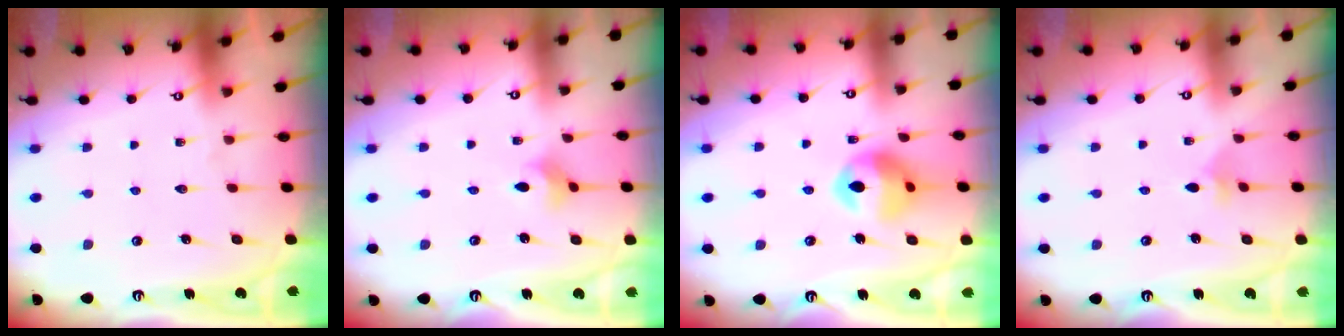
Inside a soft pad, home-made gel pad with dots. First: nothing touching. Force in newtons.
{"total": 2.7, "press": 2.7, "slide": 0.5}
{"total": 13.1, "press": 13.0, "slide": 1.6}
{"total": 2.6, "press": 2.6, "slide": 0.6}